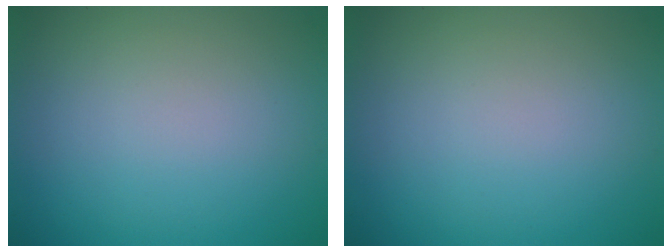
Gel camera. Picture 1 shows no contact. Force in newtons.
{"total": 0.0}